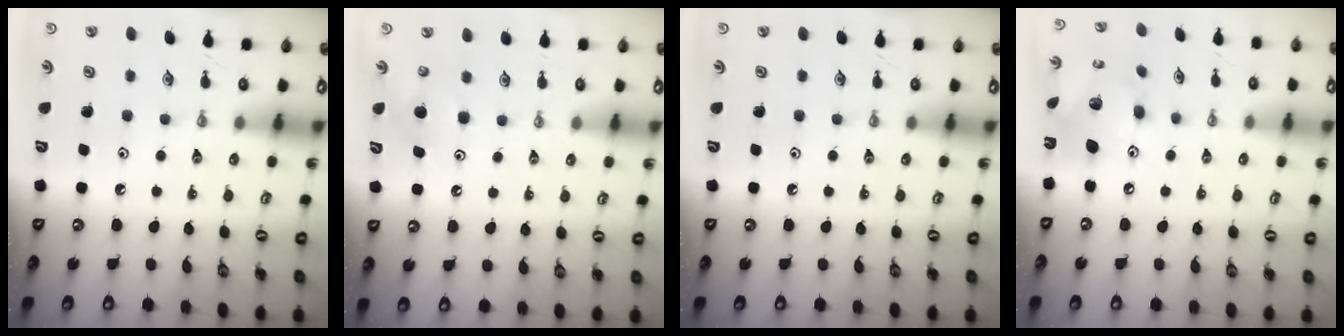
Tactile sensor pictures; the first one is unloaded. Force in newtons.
{"total": 4.9, "press": 4.9, "slide": 0.7}
{"total": 0.0}
{"total": 14.0, "press": 13.9, "slide": 1.5}